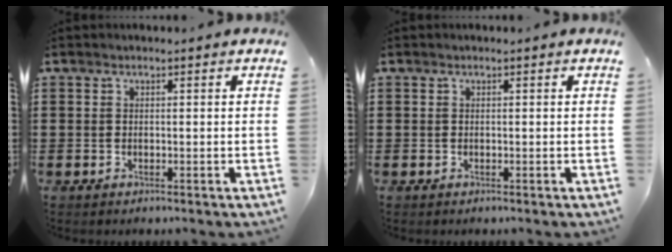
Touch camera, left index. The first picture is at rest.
{"total": 0.0}